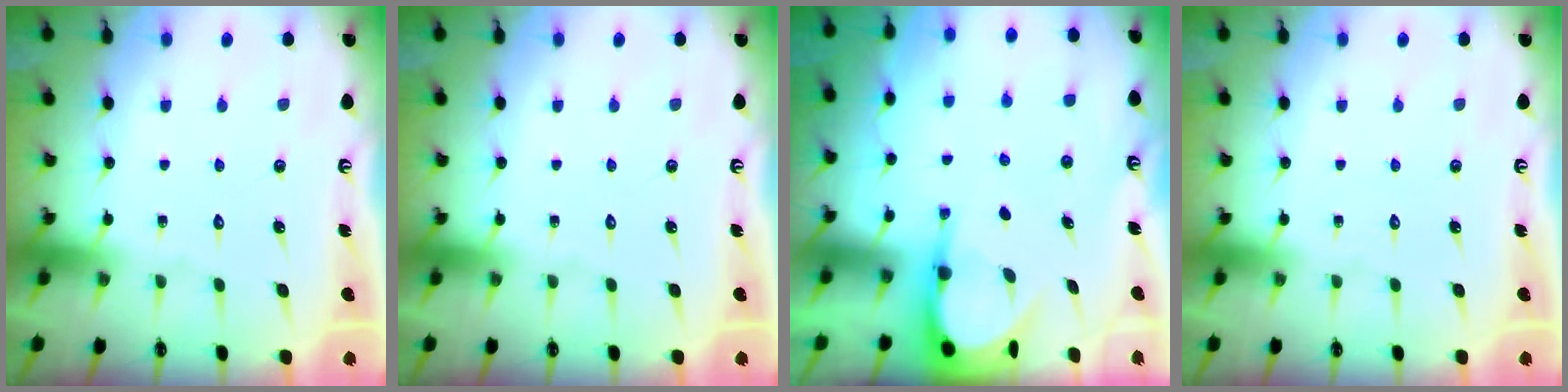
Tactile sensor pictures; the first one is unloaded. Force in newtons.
{"total": 0.0}
{"total": 4.8, "press": 4.8, "slide": 0.3}
{"total": 0.0}